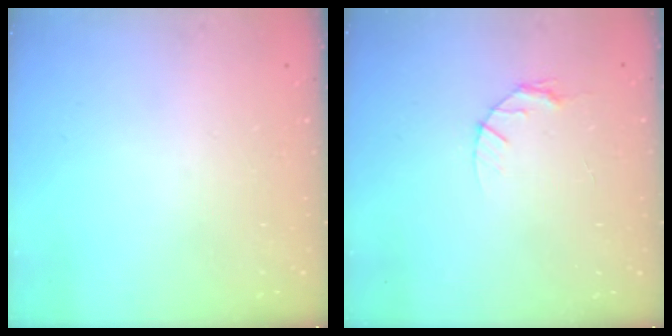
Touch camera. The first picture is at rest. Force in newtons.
{"total": 3.9, "press": 3.9, "slide": 0.5}